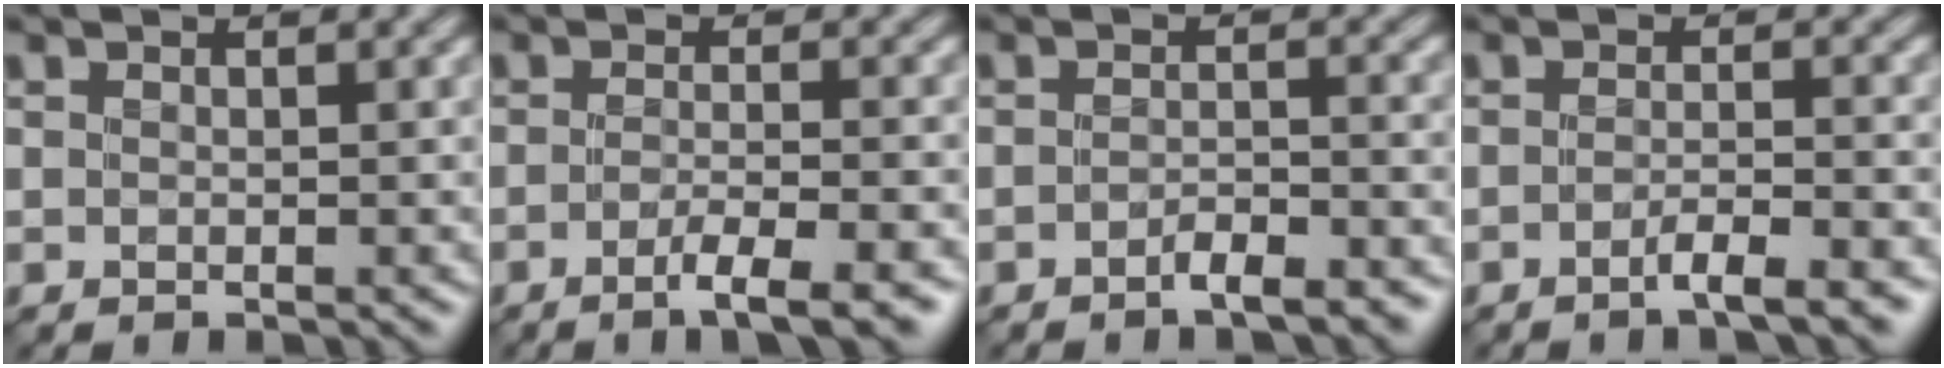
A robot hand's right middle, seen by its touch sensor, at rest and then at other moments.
{"total": 4.1, "force": [-2.4, 0.7, 3.2], "torque": [-0.048, 0.002, -0.045]}
{"total": 2.5, "force": [-1.9, 0.6, 1.5], "torque": [-0.027, 0.004, -0.035]}
{"total": 2.8, "force": [-1.7, 0.4, 2.1], "torque": [-0.029, 0.006, -0.040]}